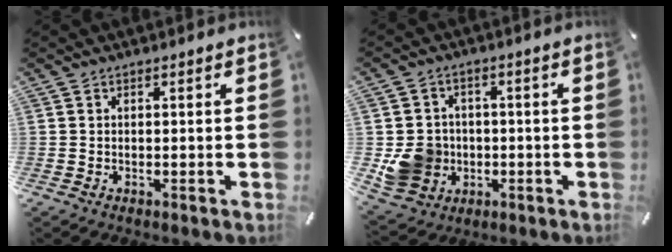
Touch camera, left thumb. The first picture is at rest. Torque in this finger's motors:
{"motor_torque": [0.86, 1.04, 0.09, 0.05, 0.08]}